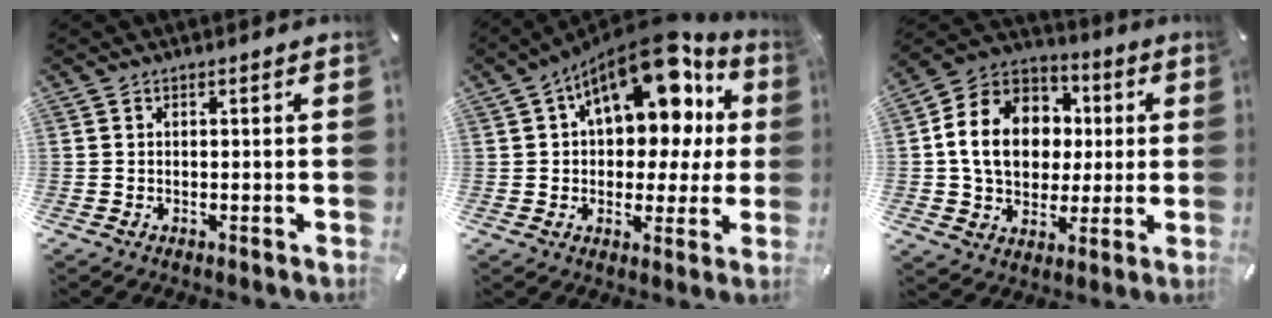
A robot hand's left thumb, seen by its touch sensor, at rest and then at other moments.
{"total": 18.9, "force": [9.3, 9.9, 13.1], "torque": [-0.192, -0.054, 0.158]}
{"total": 15.8, "force": [0.7, 13.5, 8.2], "torque": [-0.165, 0.015, 0.015]}